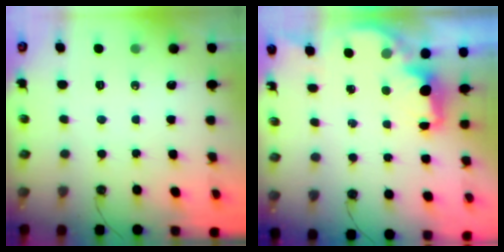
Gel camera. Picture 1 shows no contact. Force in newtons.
{"total": 2.4, "press": 2.2, "slide": 0.8}